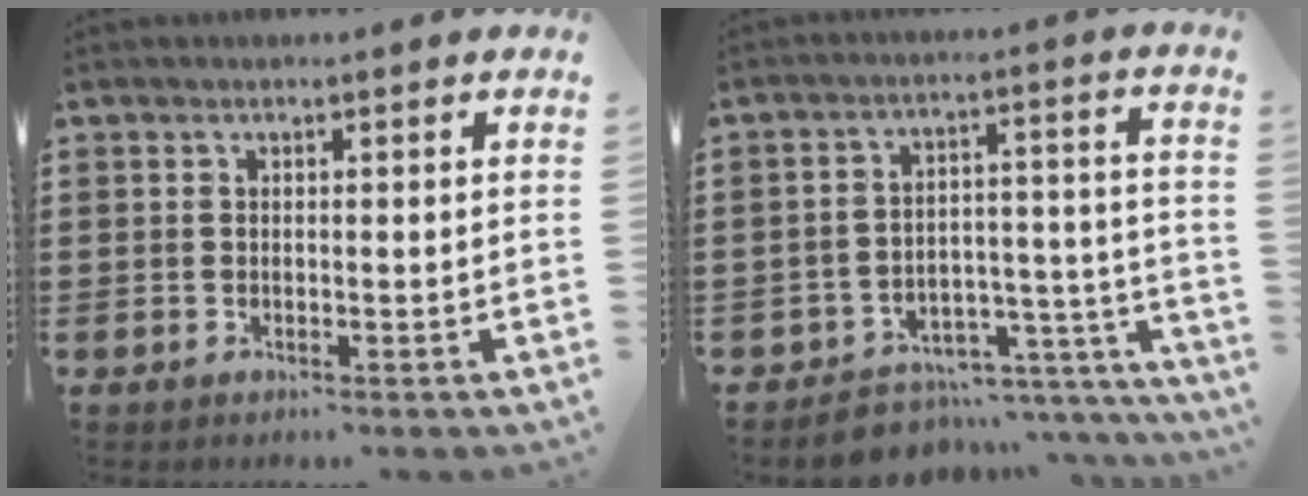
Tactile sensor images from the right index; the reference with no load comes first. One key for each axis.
{"total": 4.3, "fx": -3.9, "fy": 1.8, "fz": 0.8, "tx": -0.022, "ty": 0.002, "tz": -0.078}